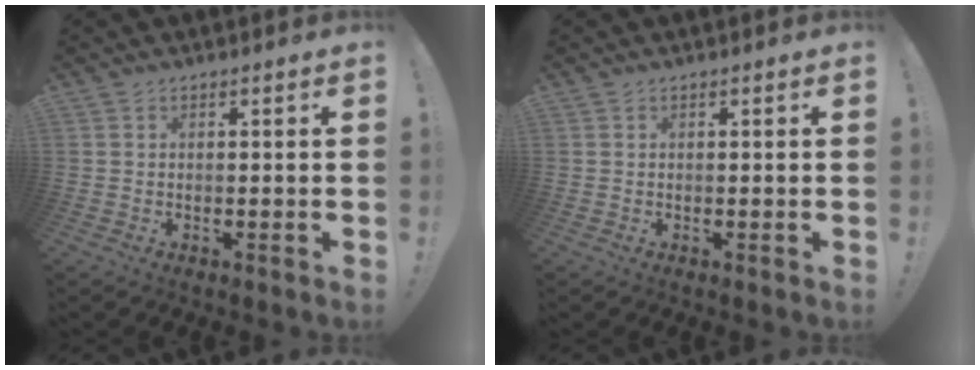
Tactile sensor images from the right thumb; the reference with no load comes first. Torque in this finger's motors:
{"motor_torque": [0.04, 0.10, 0.09, -0.09, 0.00]}